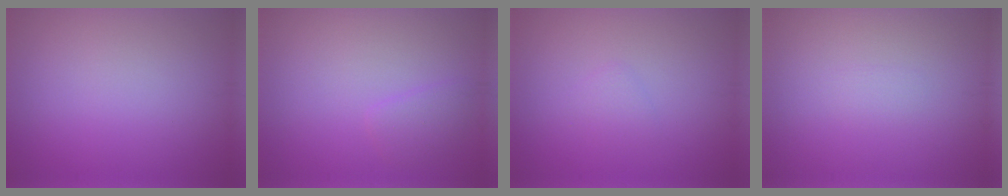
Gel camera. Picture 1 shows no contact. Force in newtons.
{"total": 1.4, "press": 1.4, "slide": 0.2}
{"total": 1.0, "press": 1.0, "slide": 0.1}
{"total": 0.7, "press": 0.7, "slide": 0.1}